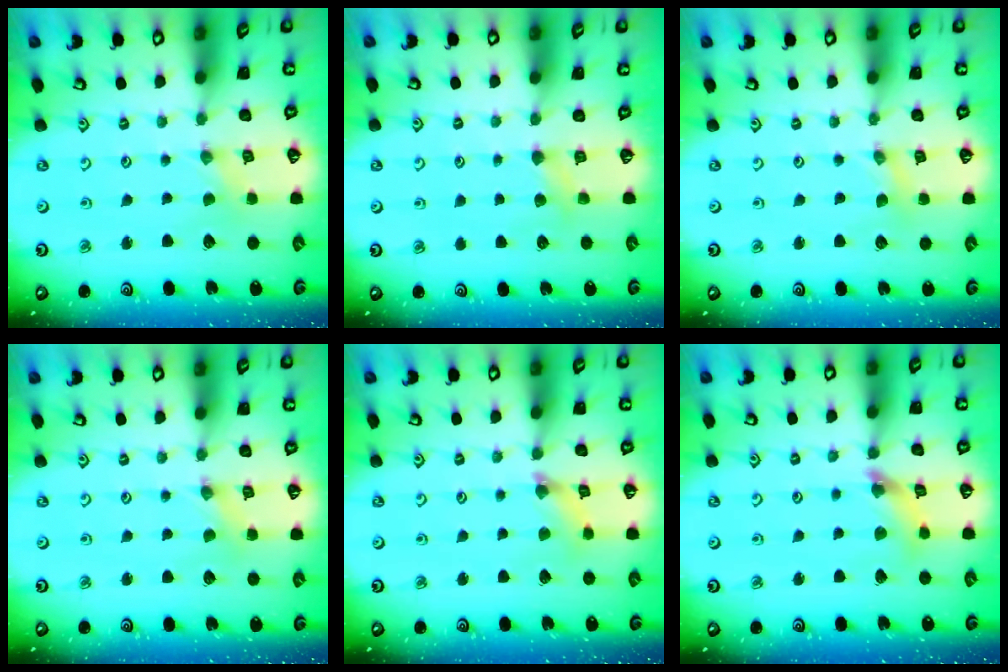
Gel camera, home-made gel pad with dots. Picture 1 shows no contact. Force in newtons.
{"total": 3.8, "press": 3.8, "slide": 0.6}
{"total": 1.4, "press": 1.4, "slide": 0.3}
{"total": 1.5, "press": 1.5, "slide": 0.3}
{"total": 3.8, "press": 3.7, "slide": 0.3}
{"total": 7.1, "press": 7.1, "slide": 0.7}